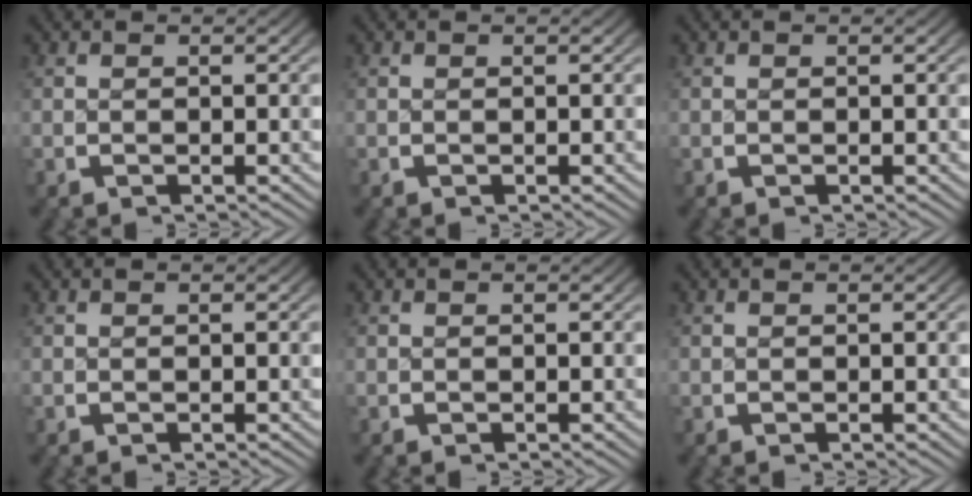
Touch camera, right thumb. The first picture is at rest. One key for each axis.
{"total": 0.0}
{"total": 0.0}
{"total": 0.0}
{"total": 0.0}
{"total": 0.0}